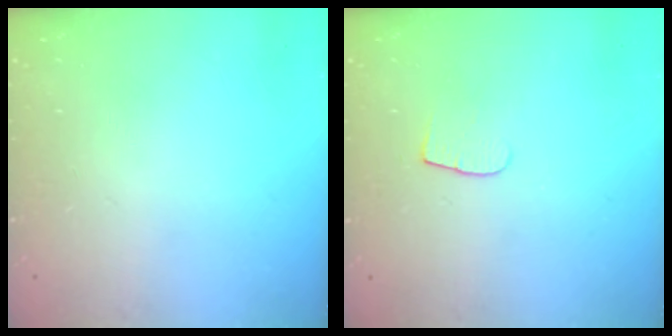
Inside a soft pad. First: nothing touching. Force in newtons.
{"total": 5.2, "press": 5.2, "slide": 0.6}